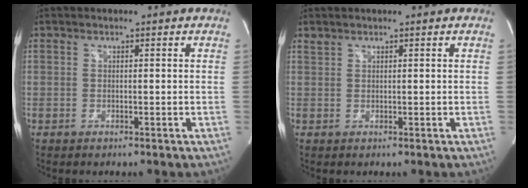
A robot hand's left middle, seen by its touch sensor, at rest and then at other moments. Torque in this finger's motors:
{"motor_torque": [0.04, -0.04, 0.04, 0.01]}